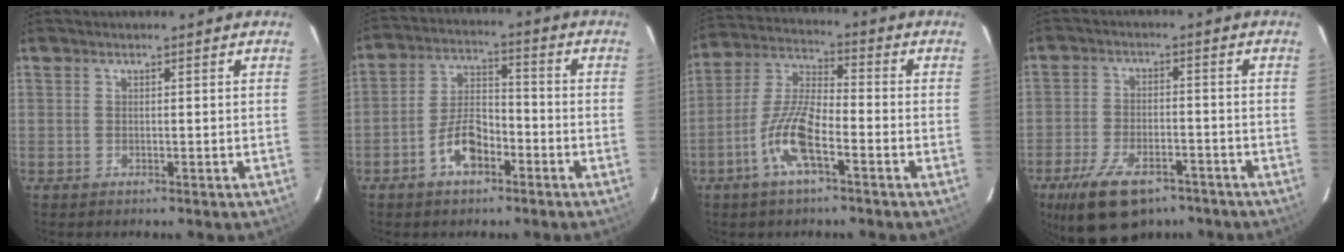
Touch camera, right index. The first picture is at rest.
{"total": 8.3, "force": [-4.5, 4.2, 5.5], "torque": [-0.112, 0.018, -0.076]}
{"total": 10.7, "force": [-5.0, 2.9, 9.0], "torque": [-0.195, 0.002, -0.103]}
{"total": 14.2, "force": [-9.4, 6.8, 8.2], "torque": [-0.180, -0.016, -0.158]}